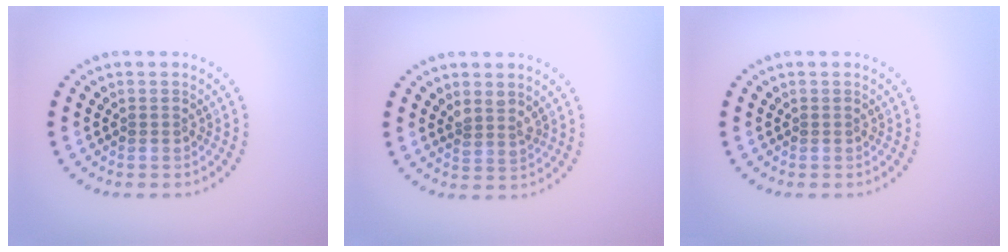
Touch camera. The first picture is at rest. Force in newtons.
{"total": 1.7, "press": 1.4, "slide": 1.0}
{"total": 0.0}